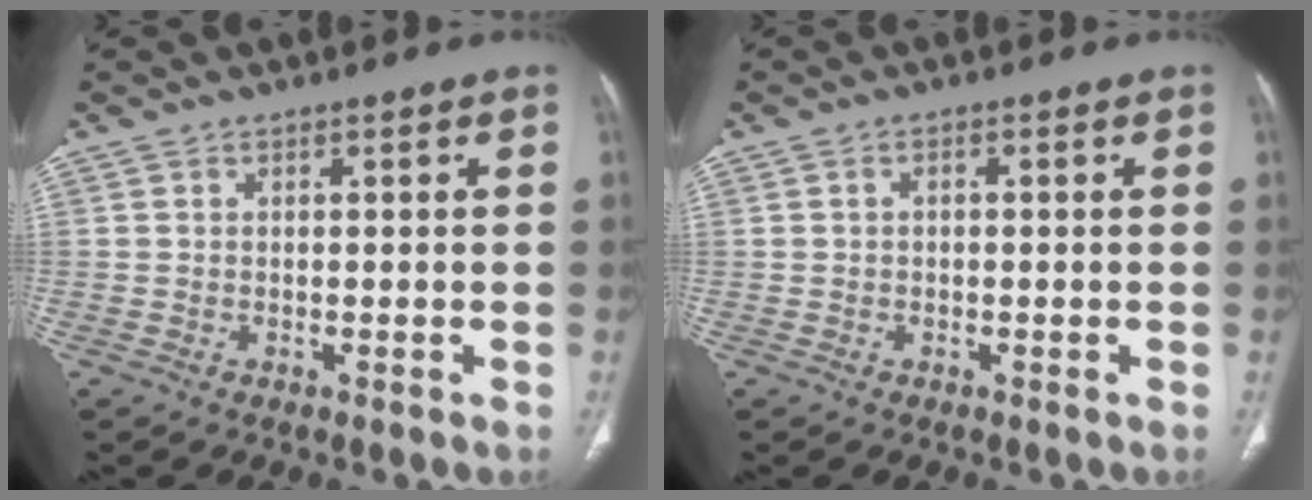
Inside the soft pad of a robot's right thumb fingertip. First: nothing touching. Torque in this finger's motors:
{"motor_torque": [-0.37, -0.62, -0.20, 0.22, 0.04]}